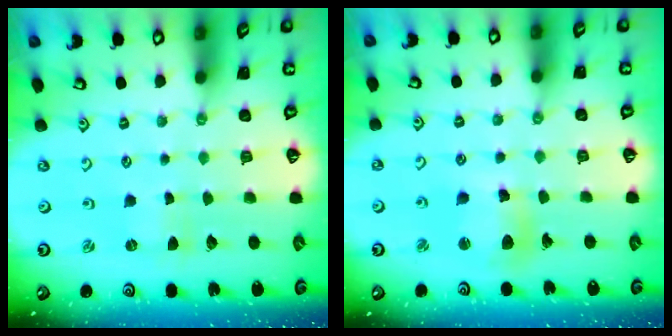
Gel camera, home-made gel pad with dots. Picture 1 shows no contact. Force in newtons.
{"total": 10.8, "press": 10.8, "slide": 1.3}